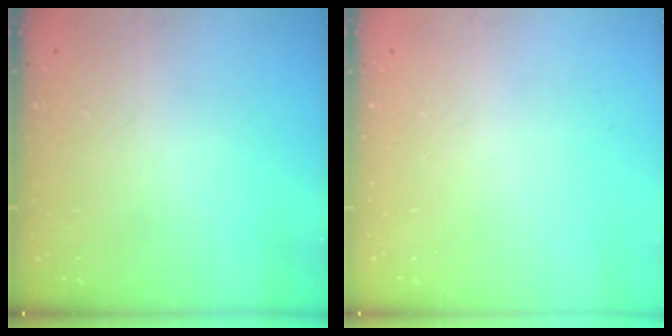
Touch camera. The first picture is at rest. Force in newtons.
{"total": 0.0}